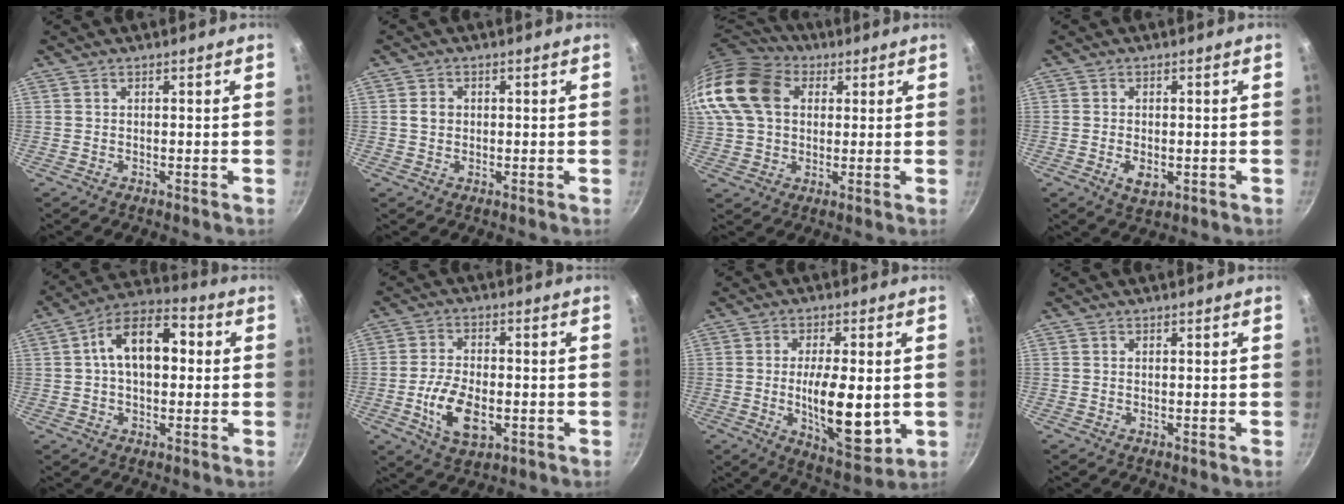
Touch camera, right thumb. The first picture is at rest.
{"total": 2.2, "force": [0.2, 1.9, 1.2], "torque": [-0.012, 0.005, 0.001]}
{"total": 18.1, "force": [4.4, 13.4, 11.3], "torque": [-0.225, 0.027, 0.067]}
{"total": 4.0, "force": [-0.9, 2.4, 3.1], "torque": [-0.049, -0.005, -0.009]}
{"total": 13.3, "force": [1.7, 8.0, 10.5], "torque": [-0.135, 0.034, 0.009]}
{"total": 10.3, "force": [-2.5, 5.8, 8.2], "torque": [-0.149, 0.007, -0.042]}
{"total": 14.3, "force": [-1.3, 5.6, 13.0], "torque": [-0.199, -0.016, -0.008]}
{"total": 0.0}